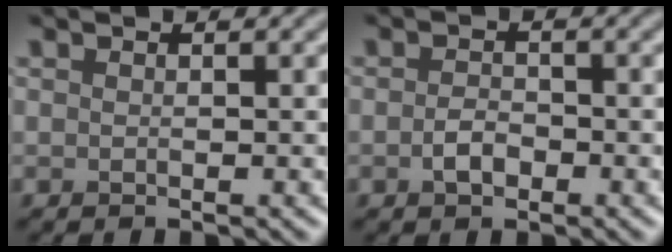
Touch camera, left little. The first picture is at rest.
{"total": 1.7, "force": [-0.8, 1.0, 1.1], "torque": [-0.023, 0.000, -0.022]}